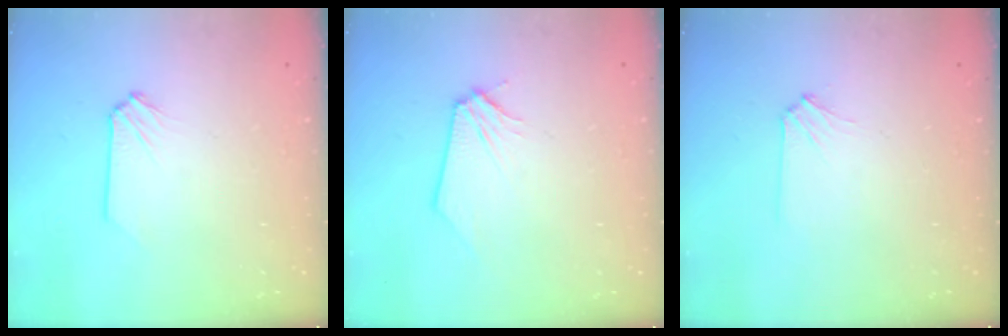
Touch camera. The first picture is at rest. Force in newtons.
{"total": 0.0}
{"total": 2.4, "press": 2.4, "slide": 0.5}